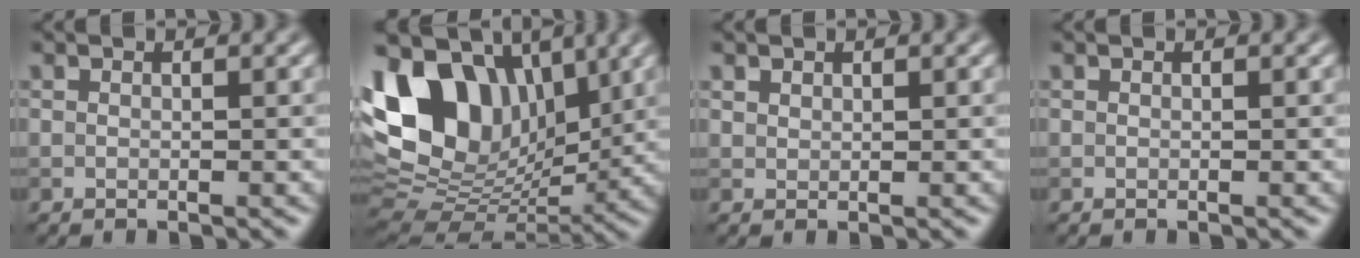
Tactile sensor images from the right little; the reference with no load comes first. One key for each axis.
{"total": 14.2, "fx": 5.4, "fy": 9.4, "fz": 9.2, "tx": -0.187, "ty": 0.029, "tz": 0.098}
{"total": 0.8, "fx": 0.6, "fy": 0.4, "fz": 0.1, "tx": -0.002, "ty": 0.000, "tz": 0.015}
{"total": 0.0}